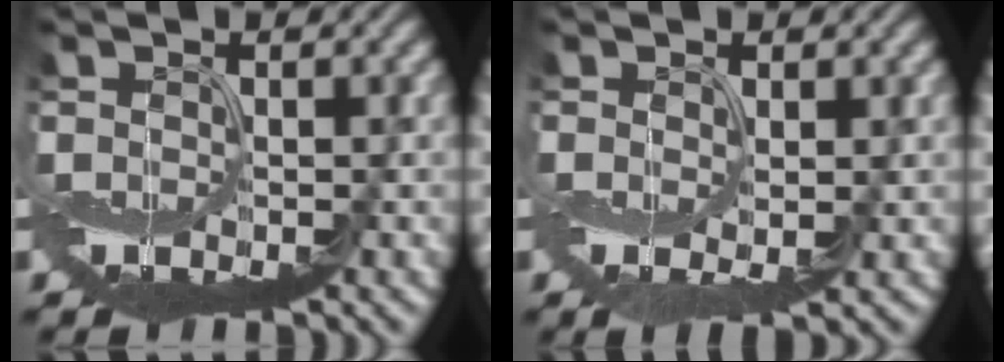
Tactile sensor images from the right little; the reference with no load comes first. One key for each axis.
{"total": 2.1, "fx": -0.2, "fy": 1.2, "fz": 1.7, "tx": -0.032, "ty": -0.003, "tz": 0.002}